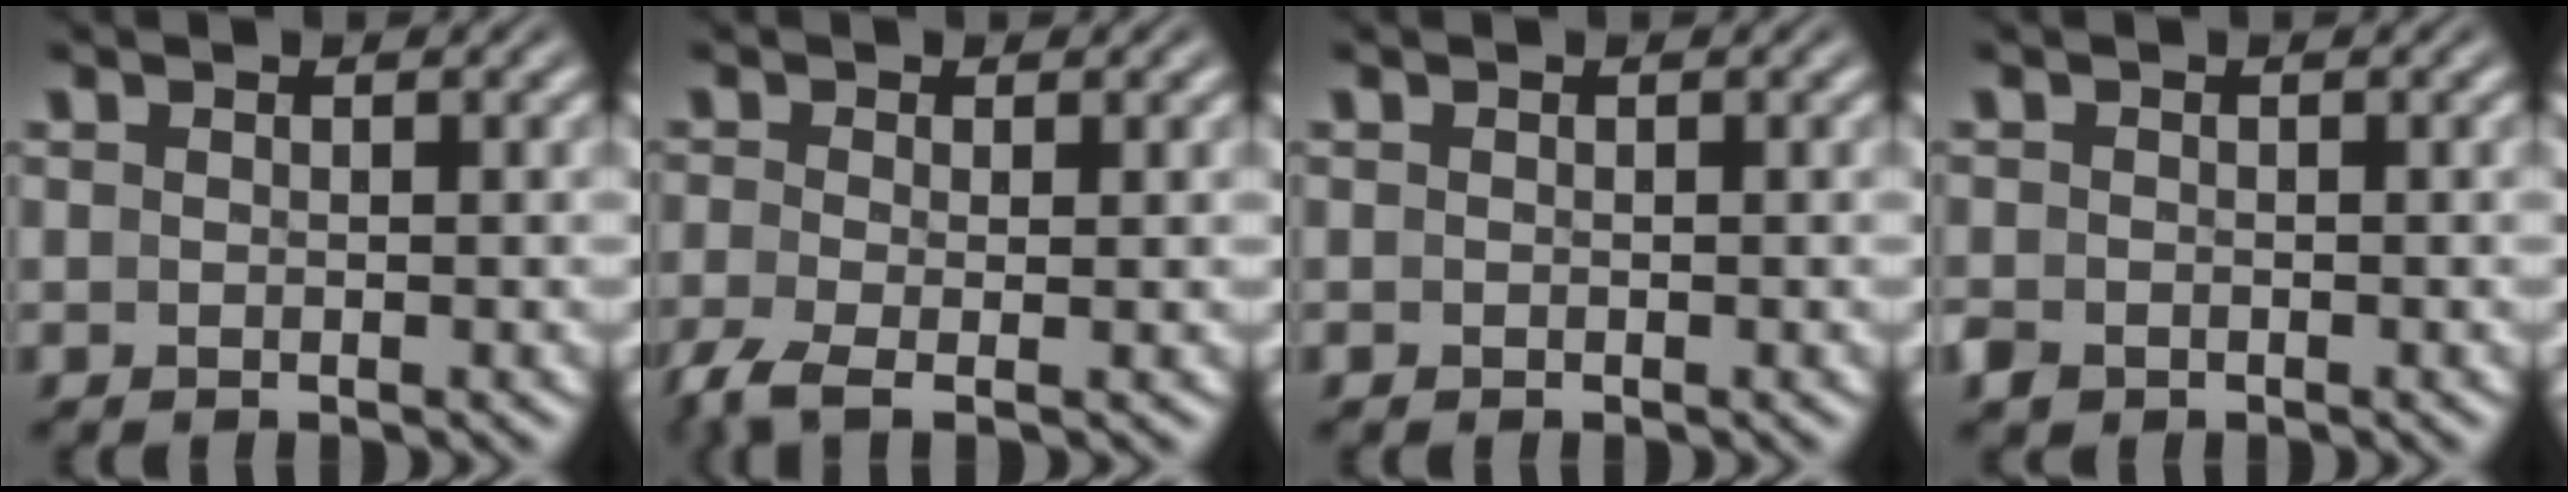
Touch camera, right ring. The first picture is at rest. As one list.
[{"total": 3.3, "force": [-2.0, 1.2, 2.3], "torque": [-0.068, -0.029, -0.019]}, {"total": 0.0}, {"total": 1.7, "force": [-1.2, 1.1, 0.4], "torque": [-0.017, -0.016, -0.014]}]